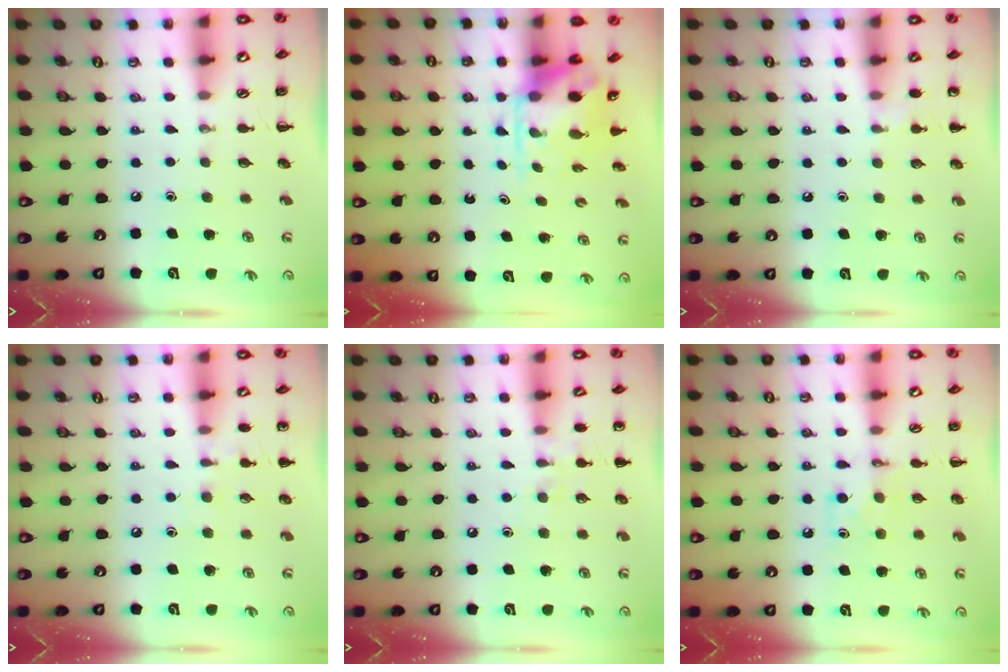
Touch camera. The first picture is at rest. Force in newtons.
{"total": 4.1, "press": 4.0, "slide": 0.7}
{"total": 5.0, "press": 4.7, "slide": 1.6}
{"total": 5.9, "press": 5.6, "slide": 1.9}
{"total": 6.6, "press": 6.4, "slide": 1.6}
{"total": 5.1, "press": 4.9, "slide": 1.4}